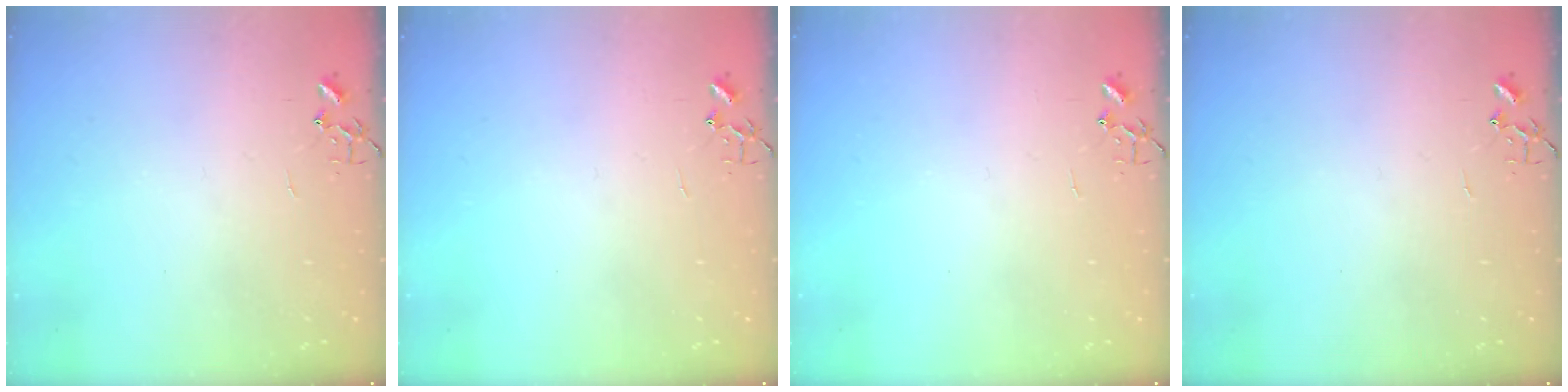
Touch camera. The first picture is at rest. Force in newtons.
{"total": 0.0}
{"total": 0.0}
{"total": 0.0}